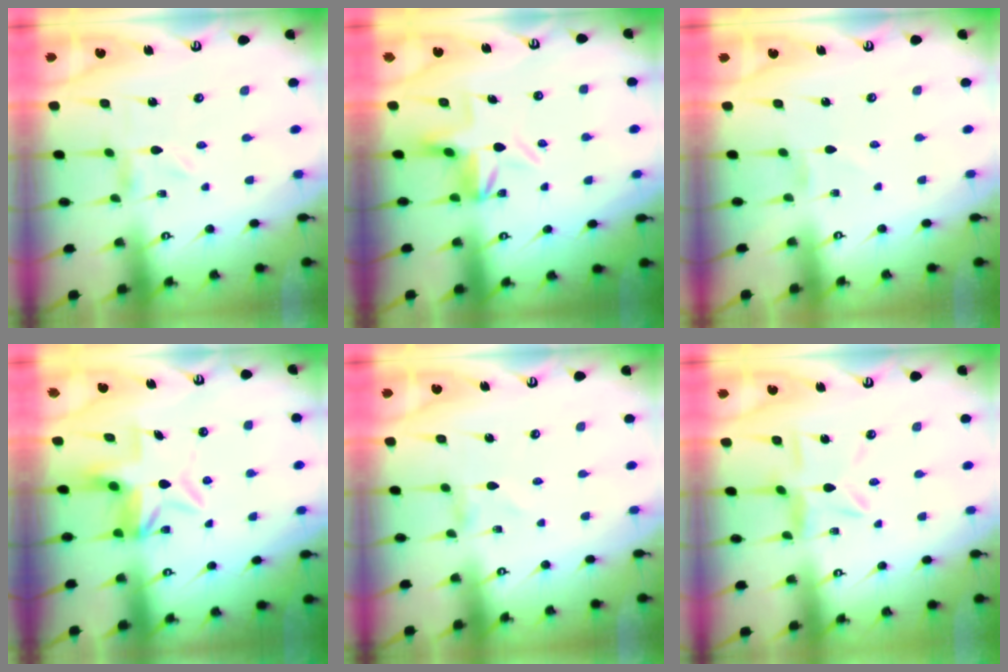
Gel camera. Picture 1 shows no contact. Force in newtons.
{"total": 6.6, "press": 6.3, "slide": 2.1}
{"total": 0.0}
{"total": 7.1, "press": 7.1, "slide": 0.8}
{"total": 0.9, "press": 0.9, "slide": 0.4}
{"total": 8.0, "press": 7.9, "slide": 0.8}